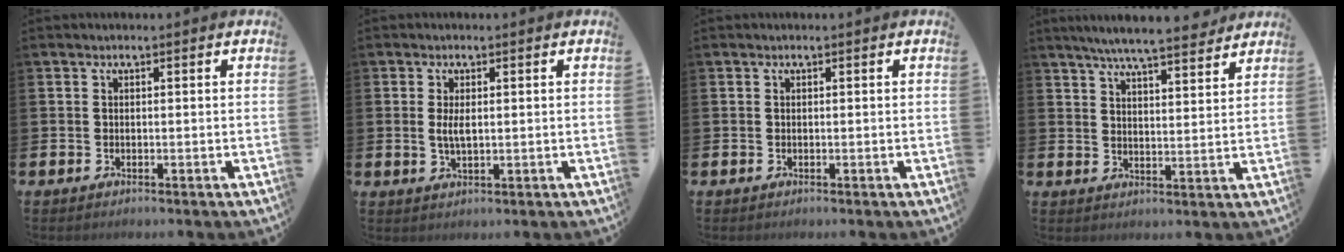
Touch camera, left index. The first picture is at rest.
{"total": 2.6, "force": [0.4, 1.0, 2.4], "torque": [-0.044, 0.002, 0.005]}
{"total": 0.0}
{"total": 6.7, "force": [6.4, 0.2, 2.1], "torque": [-0.042, -0.038, 0.109]}